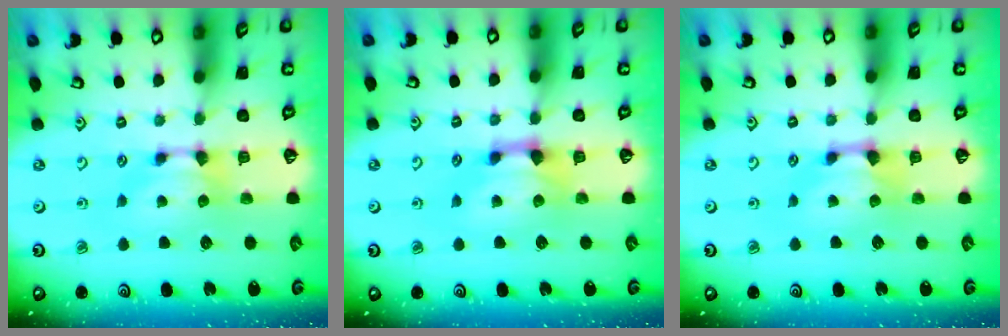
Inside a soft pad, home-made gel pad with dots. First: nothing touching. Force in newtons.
{"total": 1.9, "press": 1.3, "slide": 1.4}
{"total": 0.8, "press": 0.2, "slide": 0.7}